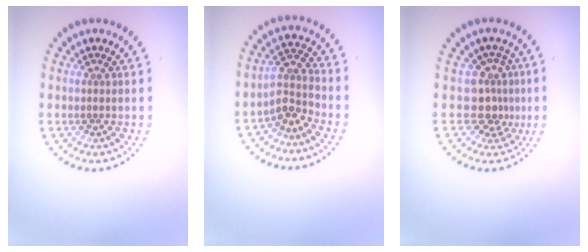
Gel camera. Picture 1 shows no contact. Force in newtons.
{"total": 2.7, "press": 2.2, "slide": 1.7}
{"total": 3.0, "press": 2.3, "slide": 2.0}